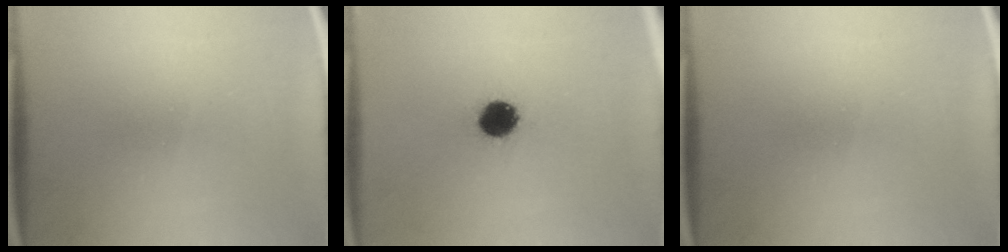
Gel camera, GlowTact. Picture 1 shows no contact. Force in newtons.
{"total": 8.4}
{"total": 0.0}